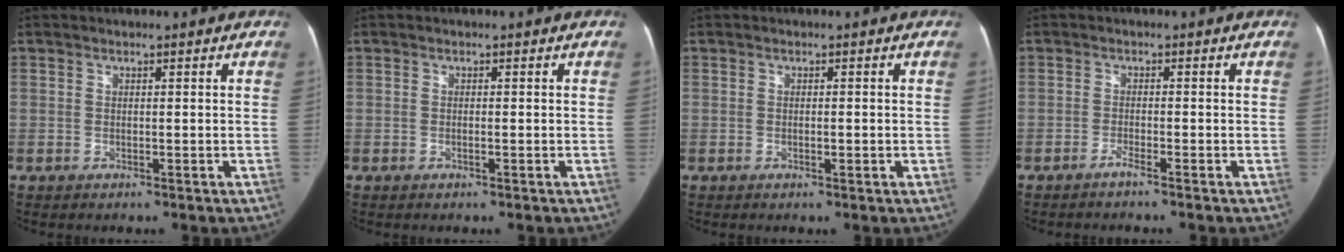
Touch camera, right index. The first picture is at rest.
{"total": 0.7, "force": [-0.2, 0.2, 0.6], "torque": [-0.012, 0.001, -0.005]}
{"total": 1.2, "force": [-0.3, 0.4, 1.1], "torque": [-0.020, 0.002, -0.004]}
{"total": 1.3, "force": [-1.2, -0.1, 0.5], "torque": [-0.012, 0.000, -0.025]}